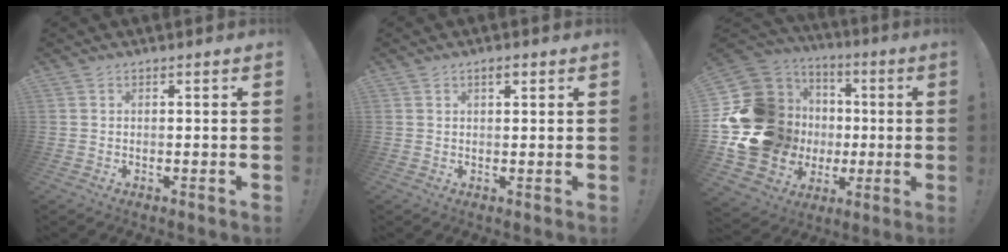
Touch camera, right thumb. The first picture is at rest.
{"total": 1.9, "force": [1.1, 0.7, 1.4], "torque": [-0.023, 0.000, 0.018]}
{"total": 25.0, "force": [-0.6, 21.2, 13.2], "torque": [-0.253, -0.017, 0.067]}